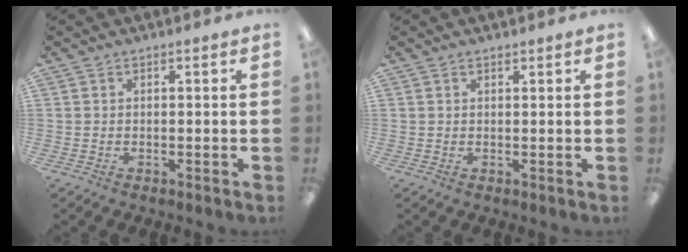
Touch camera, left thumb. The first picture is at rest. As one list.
[{"total": 0.8, "force": [0.7, 0.2, 0.2], "torque": [-0.005, 0.000, 0.014]}]